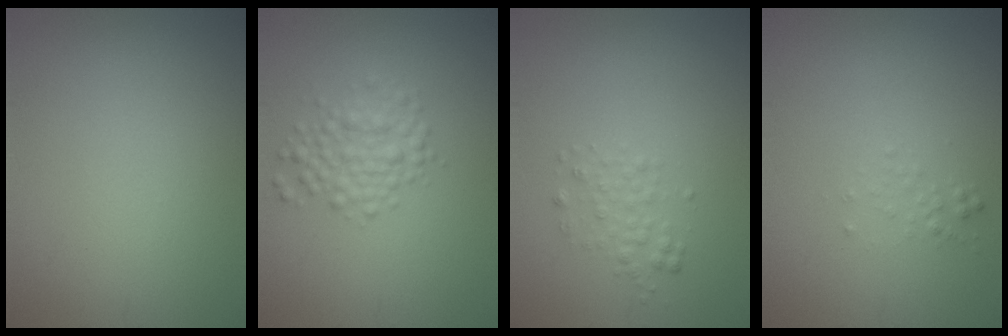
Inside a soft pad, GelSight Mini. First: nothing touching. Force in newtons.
{"total": 2.7, "press": 2.7, "slide": 0.1}
{"total": 1.4, "press": 1.4, "slide": 0.0}
{"total": 0.8, "press": 0.8, "slide": 0.1}